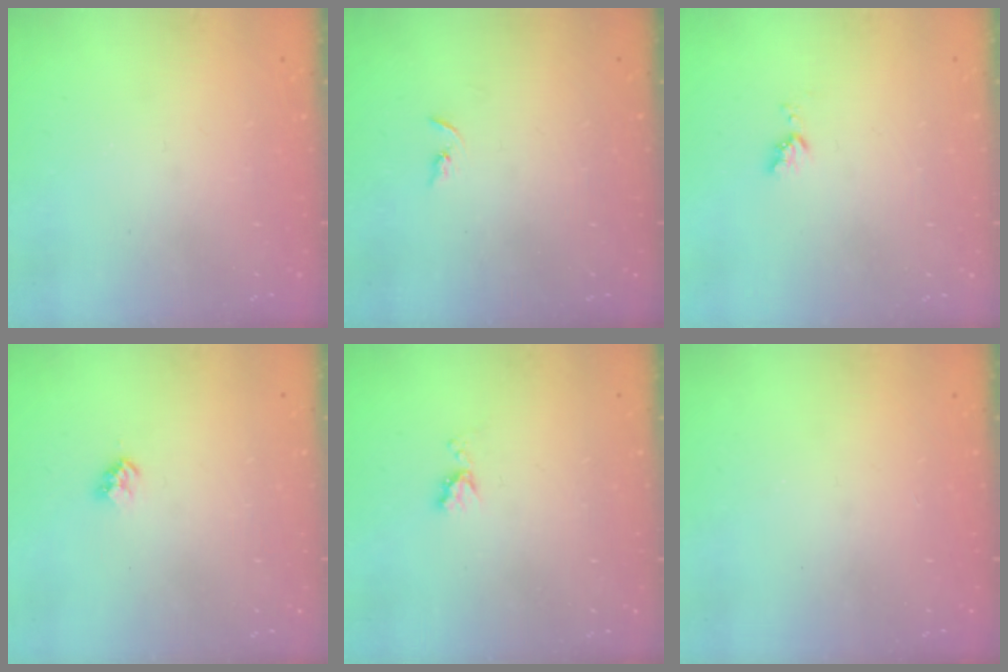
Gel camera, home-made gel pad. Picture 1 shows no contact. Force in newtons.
{"total": 2.2, "press": 2.2, "slide": 0.2}
{"total": 3.9, "press": 3.9, "slide": 0.5}
{"total": 2.8, "press": 2.8, "slide": 0.4}
{"total": 5.1, "press": 5.1, "slide": 0.5}
{"total": 1.1, "press": 1.1, "slide": 0.1}